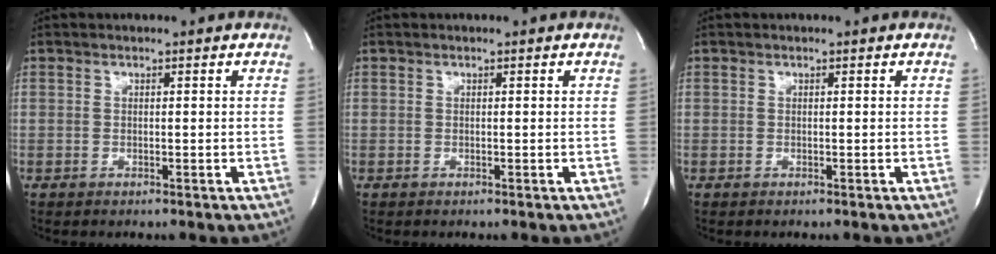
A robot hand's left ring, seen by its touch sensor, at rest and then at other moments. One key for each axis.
{"total": 0.0}
{"total": 0.0}